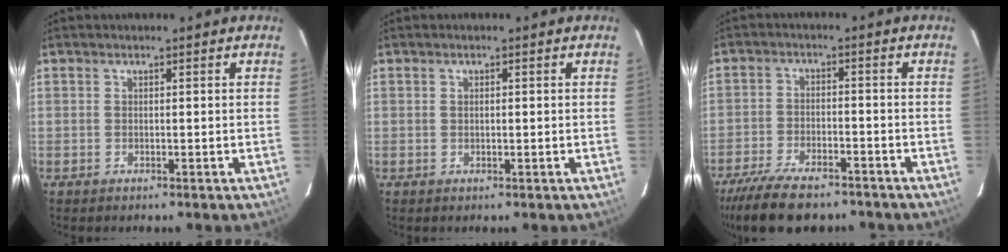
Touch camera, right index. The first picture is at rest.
{"total": 0.6, "force": [0.1, 0.3, 0.5], "torque": [-0.010, 0.002, 0.003]}
{"total": 14.0, "force": [-11.3, 4.7, 6.8], "torque": [-0.154, -0.024, -0.186]}